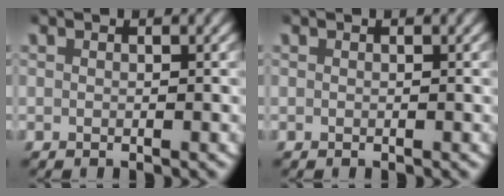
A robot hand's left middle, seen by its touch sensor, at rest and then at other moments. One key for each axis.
{"total": 0.0}